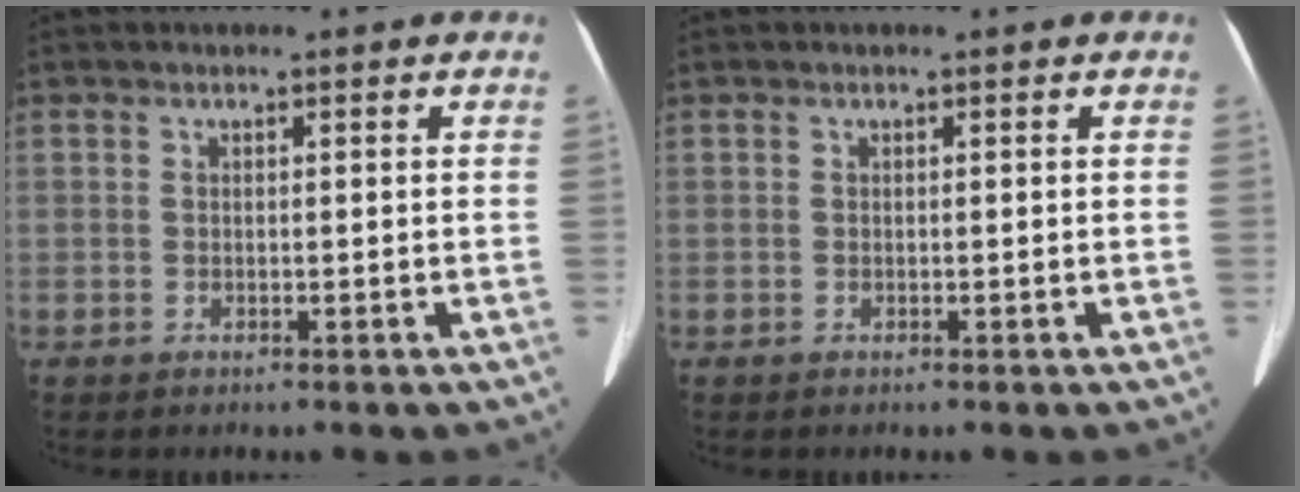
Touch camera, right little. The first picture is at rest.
{"total": 0.0}